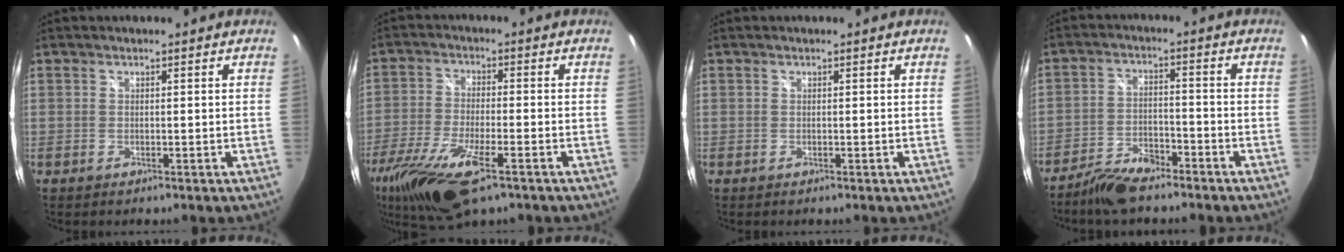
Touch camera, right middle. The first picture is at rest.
{"total": 16.1, "force": [-9.6, 5.1, 11.8], "torque": [-0.259, -0.055, -0.182]}
{"total": 0.0}
{"total": 7.8, "force": [-6.6, 2.2, 3.6], "torque": [-0.084, -0.001, -0.120]}